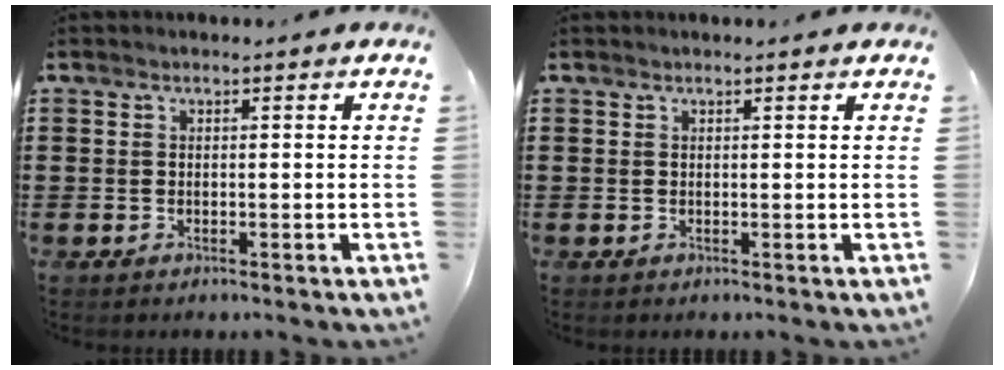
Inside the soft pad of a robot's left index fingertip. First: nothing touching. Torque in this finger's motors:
{"motor_torque": [0.24, 0.24, -0.03, 0.00]}